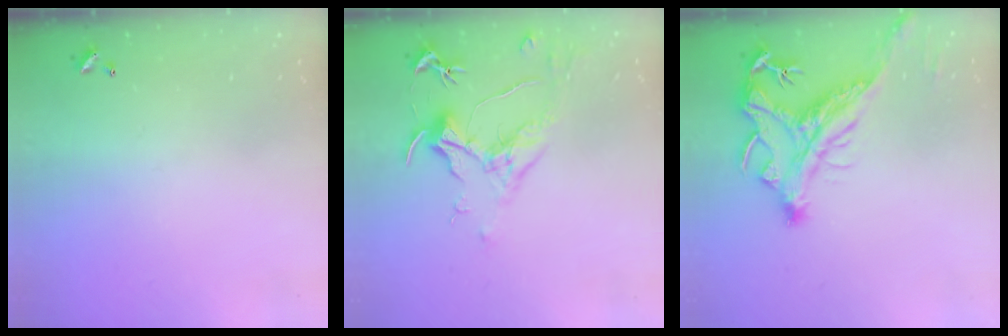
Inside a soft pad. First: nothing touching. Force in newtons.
{"total": 1.6, "press": 1.4, "slide": 0.7}
{"total": 4.1, "press": 3.8, "slide": 1.5}